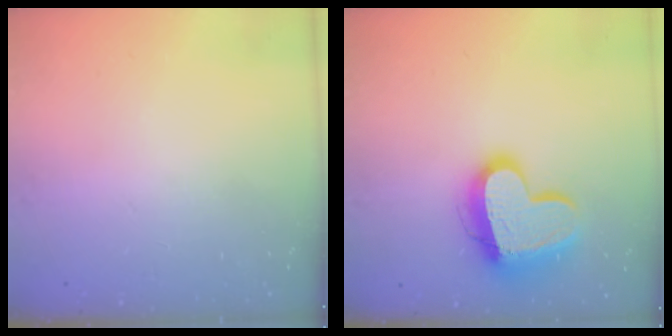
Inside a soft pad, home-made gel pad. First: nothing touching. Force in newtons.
{"total": 16.7, "press": 16.6, "slide": 1.4}